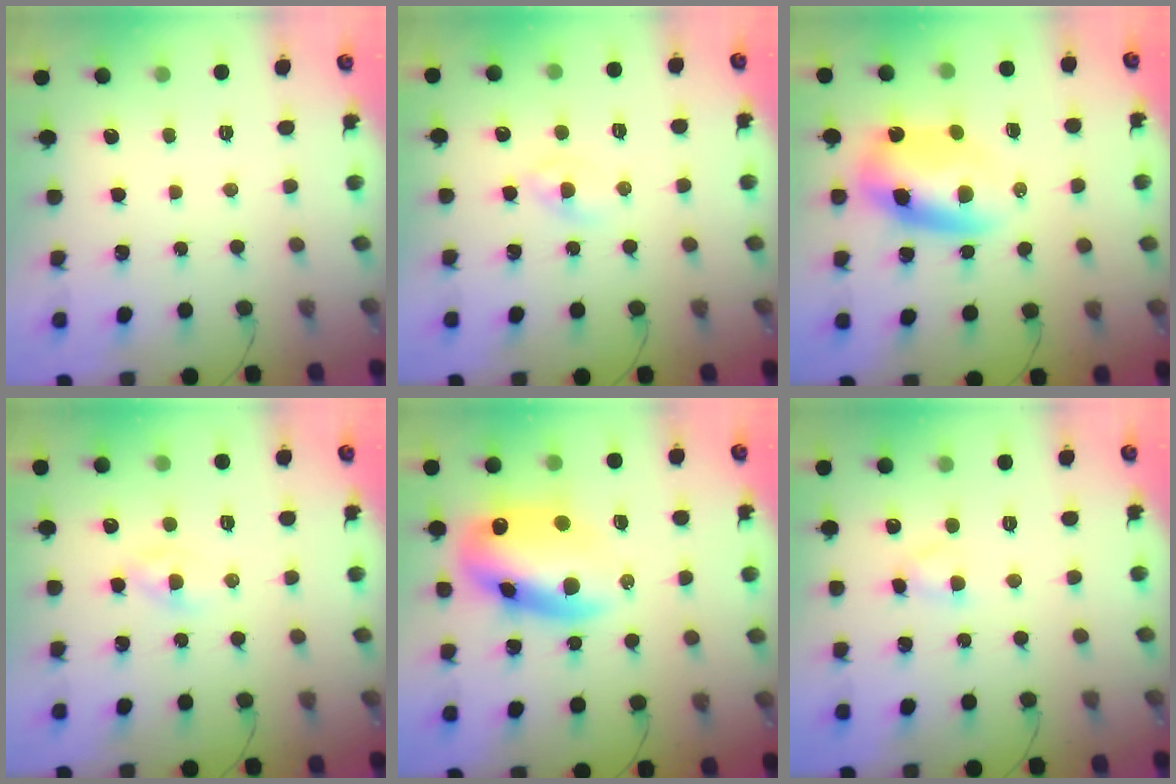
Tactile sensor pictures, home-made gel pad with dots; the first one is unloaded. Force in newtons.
{"total": 1.6, "press": 1.4, "slide": 0.9}
{"total": 10.3, "press": 9.9, "slide": 2.9}
{"total": 2.2, "press": 2.0, "slide": 1.0}
{"total": 15.3, "press": 14.9, "slide": 3.7}
{"total": 3.0, "press": 2.7, "slide": 1.2}